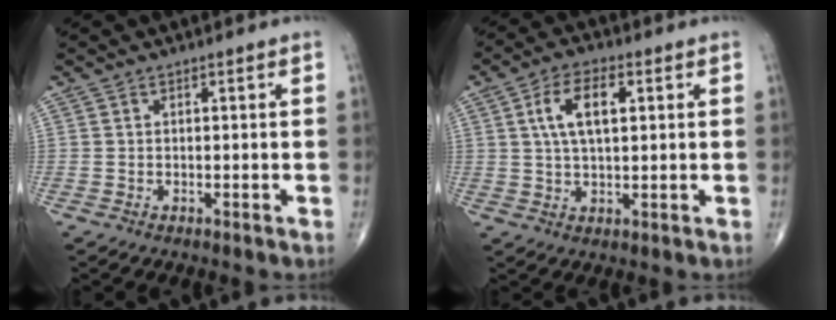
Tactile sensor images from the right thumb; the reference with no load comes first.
{"total": 8.3, "force": [2.2, 3.9, 6.9], "torque": [-0.123, 0.004, 0.038]}